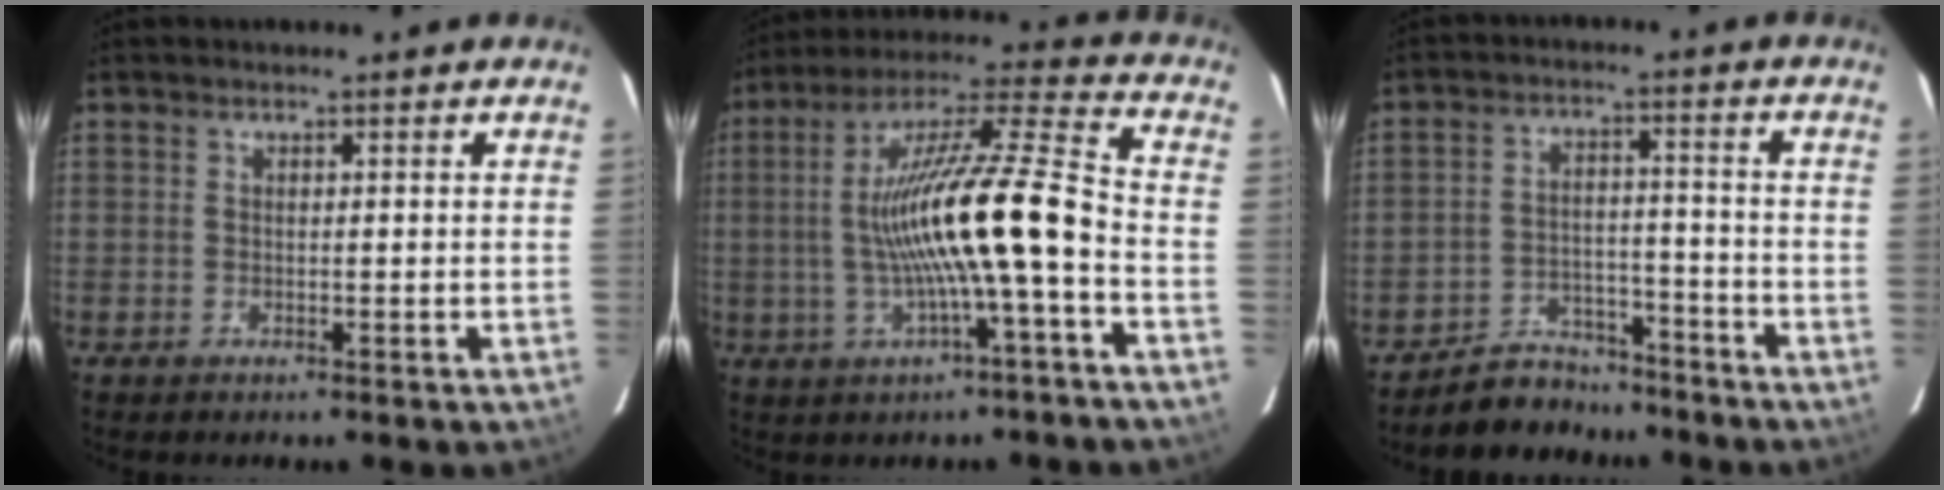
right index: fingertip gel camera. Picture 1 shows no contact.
{"total": 16.3, "force": [-3.2, 0.6, 16.0], "torque": [-0.288, 0.010, -0.051]}
{"total": 9.2, "force": [-8.2, 3.9, 1.4], "torque": [-0.050, 0.018, -0.119]}